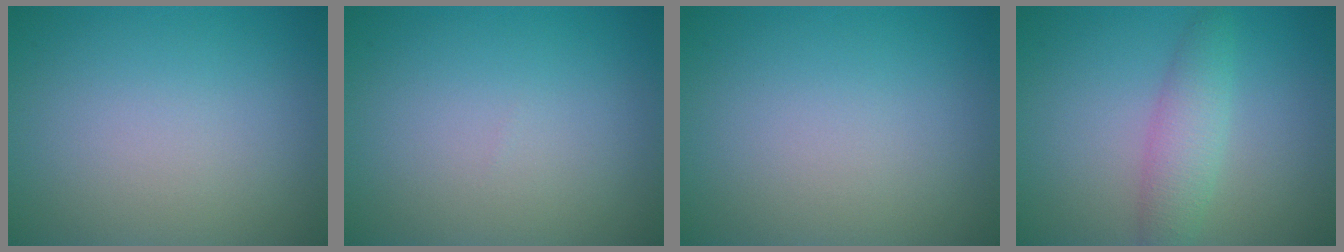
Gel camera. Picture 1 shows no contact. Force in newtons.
{"total": 0.0}
{"total": 0.0}
{"total": 3.1, "press": 3.1, "slide": 0.1}